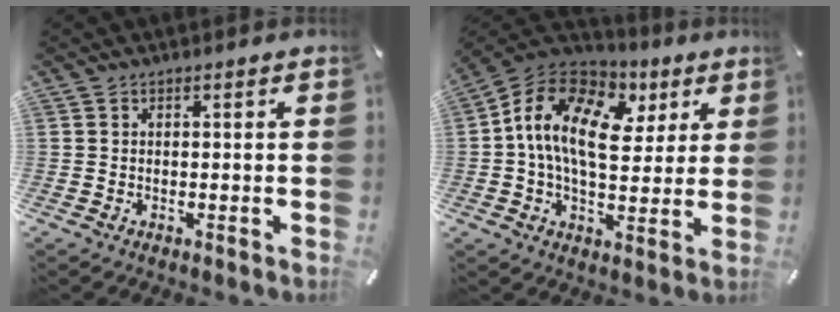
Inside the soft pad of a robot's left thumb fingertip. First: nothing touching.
{"total": 16.1, "force": [4.1, 10.3, 11.7], "torque": [-0.243, -0.015, 0.067]}